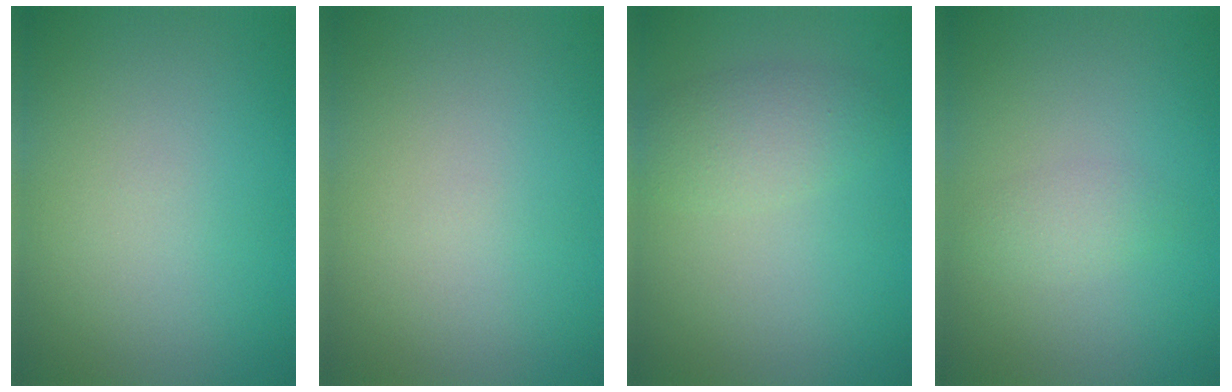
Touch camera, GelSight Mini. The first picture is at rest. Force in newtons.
{"total": 0.0}
{"total": 2.7, "press": 2.7, "slide": 0.0}
{"total": 1.4, "press": 1.4, "slide": 0.0}